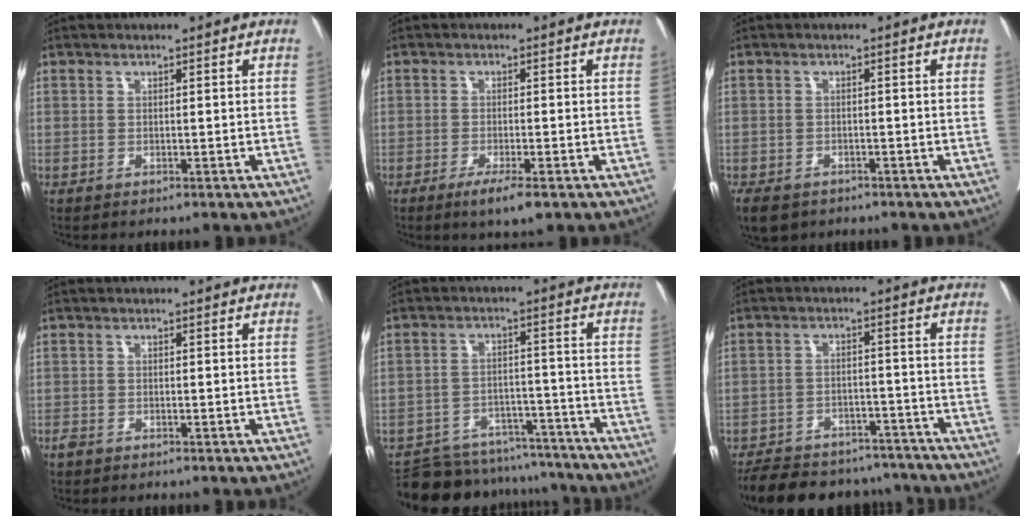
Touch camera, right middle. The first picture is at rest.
{"total": 4.1, "force": [-2.5, 0.5, 3.2], "torque": [-0.053, -0.009, -0.040]}
{"total": 9.6, "force": [-6.1, 6.3, 4.0], "torque": [-0.103, -0.020, -0.083]}
{"total": 1.0, "force": [-0.8, 0.4, 0.4], "torque": [-0.016, -0.003, -0.015]}
{"total": 15.1, "force": [-14.2, 4.7, 2.4], "torque": [-0.036, 0.021, -0.194]}
{"total": 16.7, "force": [-14.8, 5.8, 5.1], "torque": [-0.112, 0.005, -0.206]}